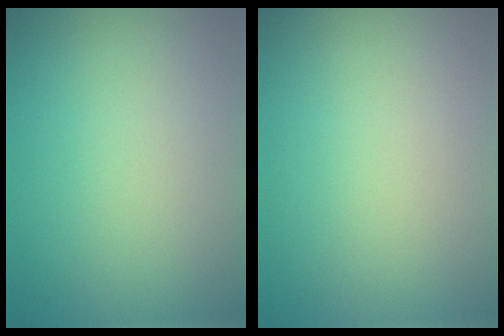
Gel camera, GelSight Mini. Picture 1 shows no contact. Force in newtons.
{"total": 0.0}